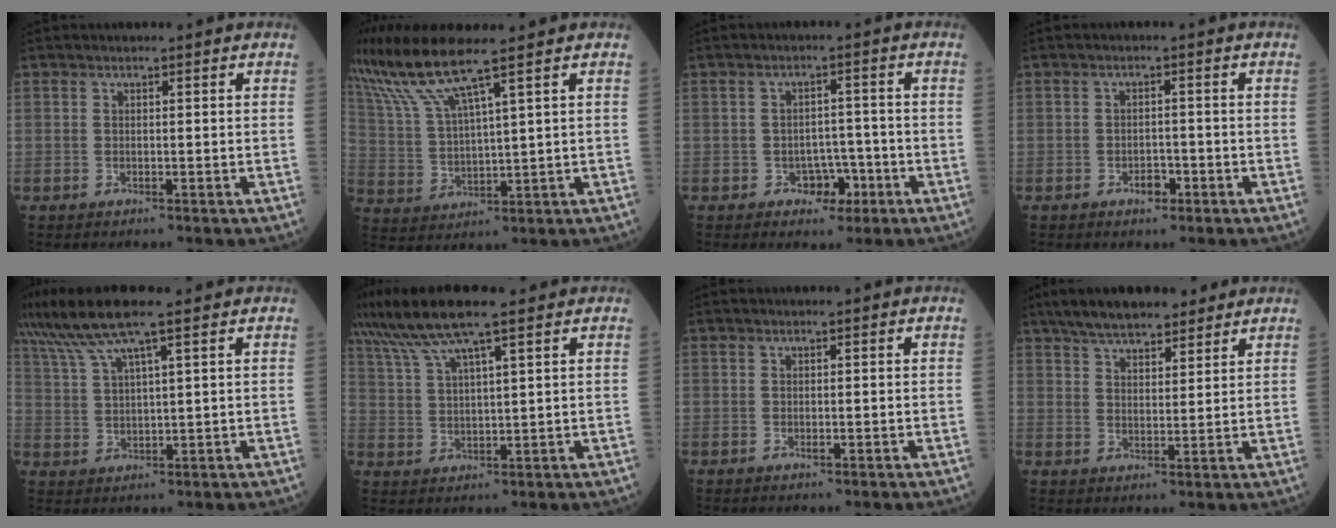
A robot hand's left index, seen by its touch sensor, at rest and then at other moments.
{"total": 8.9, "force": [7.0, -1.1, 5.4], "torque": [-0.125, 0.006, 0.149]}
{"total": 3.9, "force": [-2.0, 2.8, 1.9], "torque": [-0.019, 0.010, -0.024]}
{"total": 2.2, "force": [-1.4, 1.2, 1.3], "torque": [-0.016, 0.004, -0.019]}
{"total": 8.5, "force": [6.5, -0.3, 5.5], "torque": [-0.116, 0.026, 0.124]}
{"total": 10.1, "force": [7.7, 0.4, 6.5], "torque": [-0.129, 0.031, 0.142]}
{"total": 0.0}
{"total": 10.7, "force": [8.7, 3.2, 5.3], "torque": [-0.081, 0.026, 0.145]}